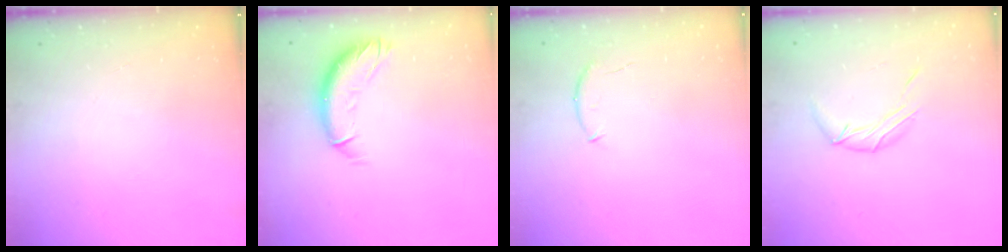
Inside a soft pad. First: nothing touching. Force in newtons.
{"total": 11.8, "press": 11.7, "slide": 1.9}
{"total": 6.4, "press": 6.3, "slide": 1.1}
{"total": 7.6, "press": 7.6, "slide": 0.6}